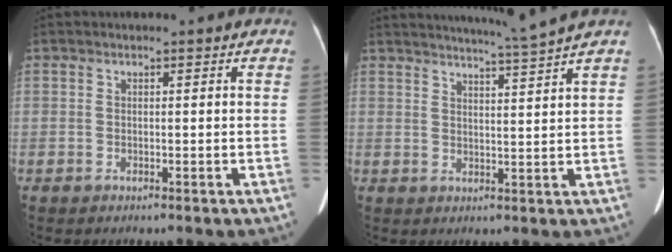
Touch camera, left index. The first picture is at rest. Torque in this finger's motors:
{"motor_torque": [-0.12, -0.14, -0.01, 0.01]}